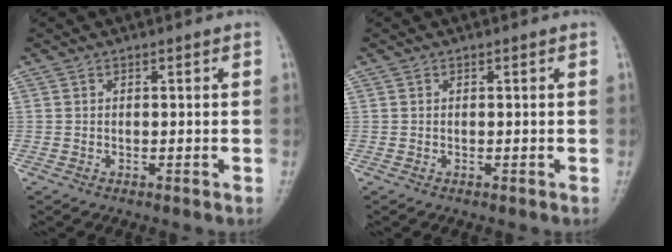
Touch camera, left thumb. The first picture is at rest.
{"total": 0.0}